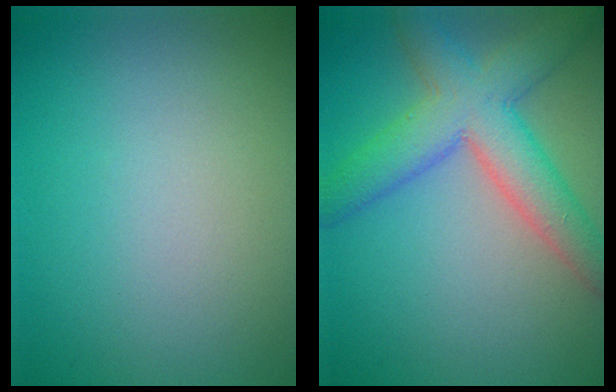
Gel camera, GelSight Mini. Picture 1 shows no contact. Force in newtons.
{"total": 6.7, "press": 6.7, "slide": 0.1}